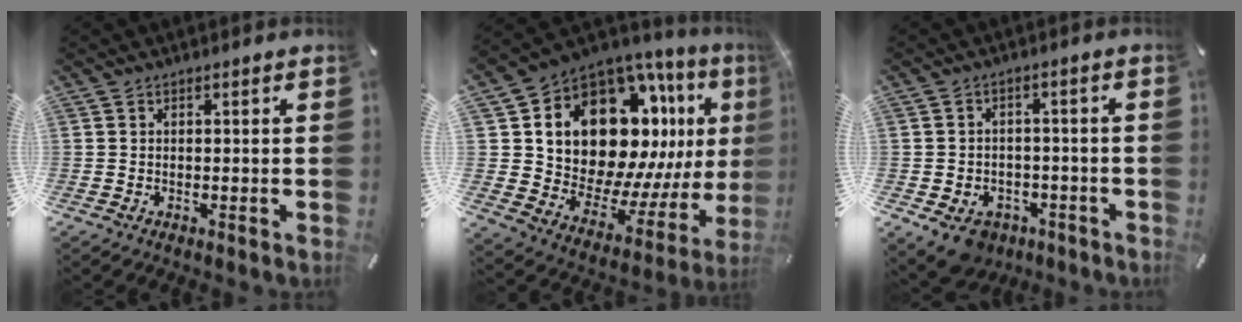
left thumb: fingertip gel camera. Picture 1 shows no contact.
{"total": 19.8, "force": [7.9, 13.4, 12.3], "torque": [-0.212, -0.072, 0.152]}
{"total": 6.7, "force": [-4.2, 4.6, 2.6], "torque": [-0.056, 0.027, -0.076]}